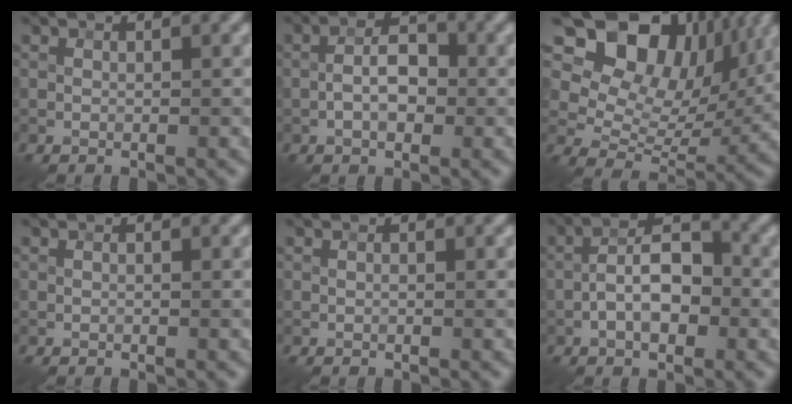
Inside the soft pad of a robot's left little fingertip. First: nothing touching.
{"total": 3.6, "force": [-0.8, 1.8, 3.0], "torque": [-0.051, 0.007, -0.019]}
{"total": 12.5, "force": [6.2, 8.3, 7.0], "torque": [-0.127, 0.014, 0.105]}
{"total": 0.0}
{"total": 0.0}
{"total": 5.4, "force": [-1.4, 2.5, 4.5], "torque": [-0.075, 0.012, -0.032]}